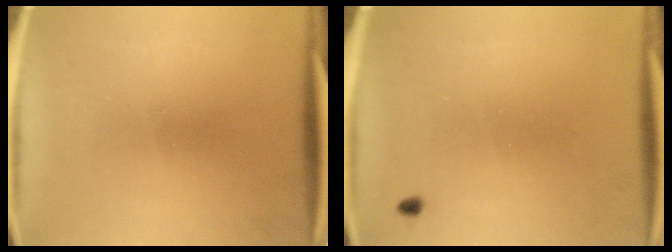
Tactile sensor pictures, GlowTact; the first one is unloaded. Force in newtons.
{"total": 0.6}